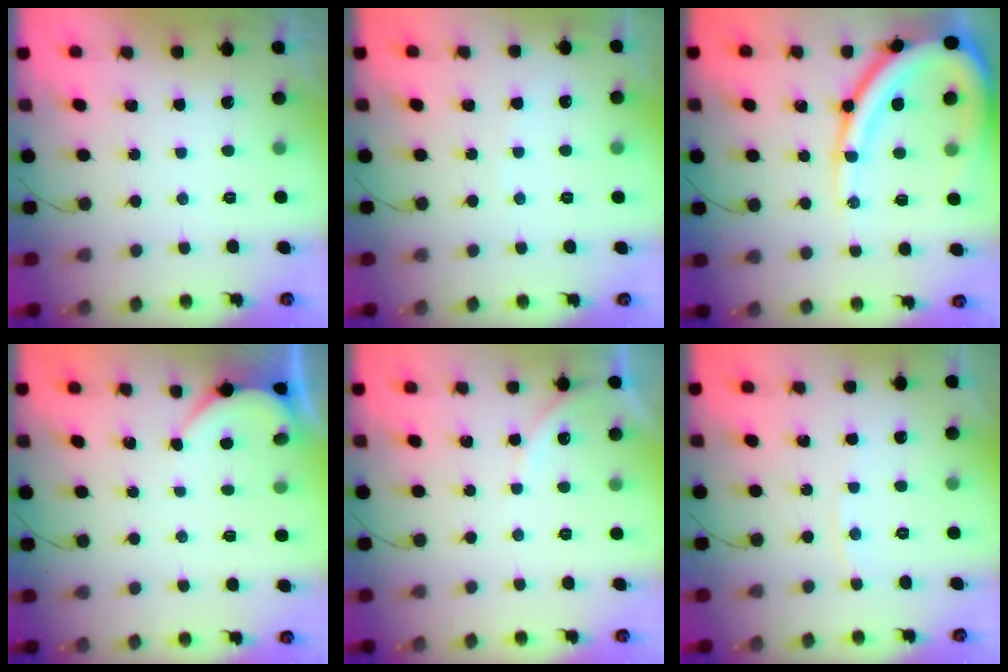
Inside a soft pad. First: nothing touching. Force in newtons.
{"total": 2.9, "press": 2.9, "slide": 0.4}
{"total": 18.5, "press": 18.4, "slide": 1.8}
{"total": 1.7, "press": 1.7, "slide": 0.2}
{"total": 3.8, "press": 3.7, "slide": 0.6}
{"total": 3.1, "press": 3.1, "slide": 0.5}